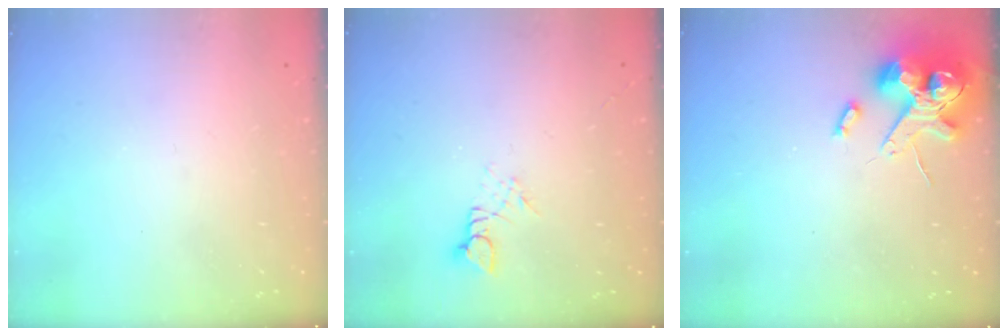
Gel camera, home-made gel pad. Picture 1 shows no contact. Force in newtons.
{"total": 3.0, "press": 3.0, "slide": 0.3}
{"total": 12.3, "press": 12.2, "slide": 1.7}